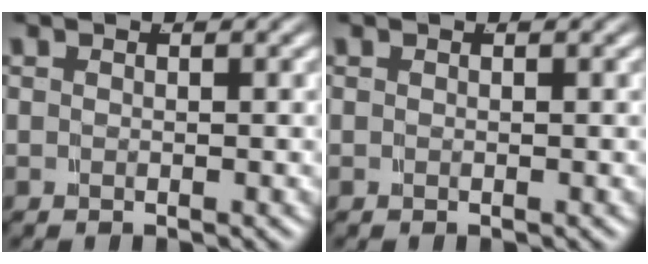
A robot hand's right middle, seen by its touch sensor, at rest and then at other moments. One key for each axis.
{"total": 0.0}